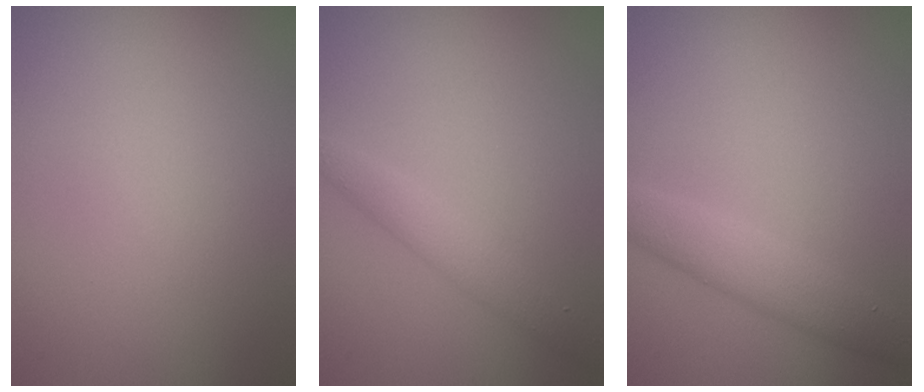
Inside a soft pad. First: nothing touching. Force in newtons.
{"total": 2.2, "press": 2.2, "slide": 0.1}
{"total": 3.3, "press": 3.3, "slide": 0.1}